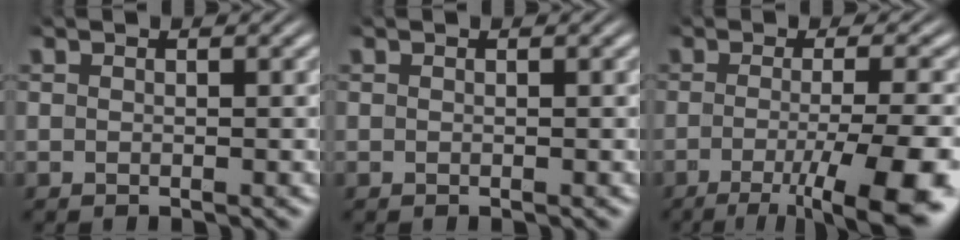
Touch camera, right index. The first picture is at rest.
{"total": 0.0}
{"total": 8.5, "force": [-3.8, 2.0, 7.4], "torque": [-0.095, -0.019, -0.046]}